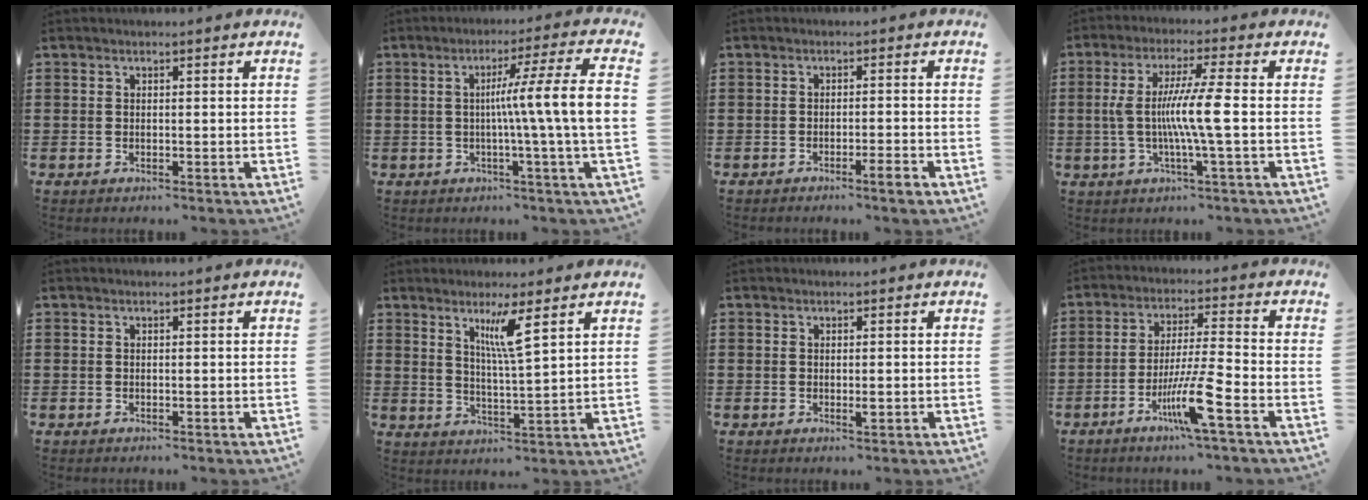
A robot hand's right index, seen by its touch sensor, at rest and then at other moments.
{"total": 10.1, "force": [0.1, -0.9, 10.0], "torque": [-0.174, -0.010, -0.008]}
{"total": 2.7, "force": [-1.9, 0.0, 2.0], "torque": [-0.033, -0.003, -0.032]}
{"total": 8.5, "force": [-0.9, -0.2, 8.5], "torque": [-0.164, -0.011, -0.025]}
{"total": 0.0}
{"total": 5.6, "force": [3.1, 0.0, 4.6], "torque": [-0.093, -0.004, 0.049]}
{"total": 1.2, "force": [-0.2, 0.2, 1.2], "torque": [-0.023, -0.002, -0.003]}
{"total": 9.5, "force": [-4.7, 0.3, 8.2], "torque": [-0.160, -0.009, -0.088]}